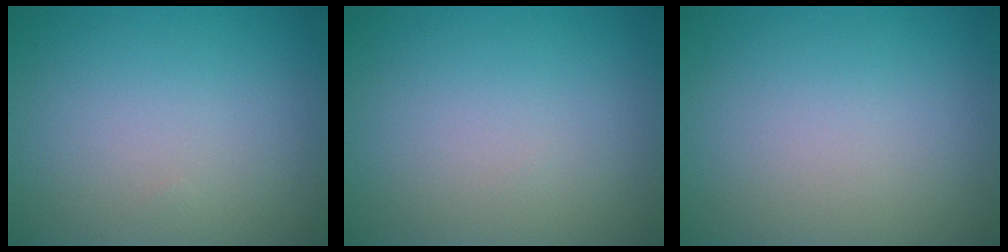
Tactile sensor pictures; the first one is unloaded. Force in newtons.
{"total": 0.0}
{"total": 0.0}